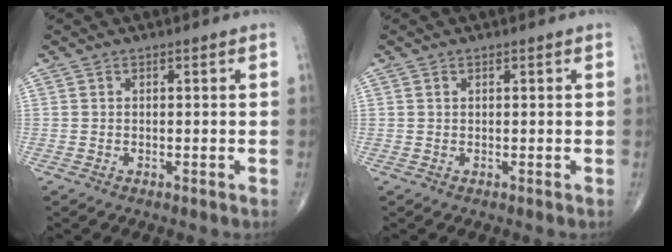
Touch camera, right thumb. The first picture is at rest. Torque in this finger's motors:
{"motor_torque": [-0.02, -0.18, -0.14, -0.04, 0.05]}